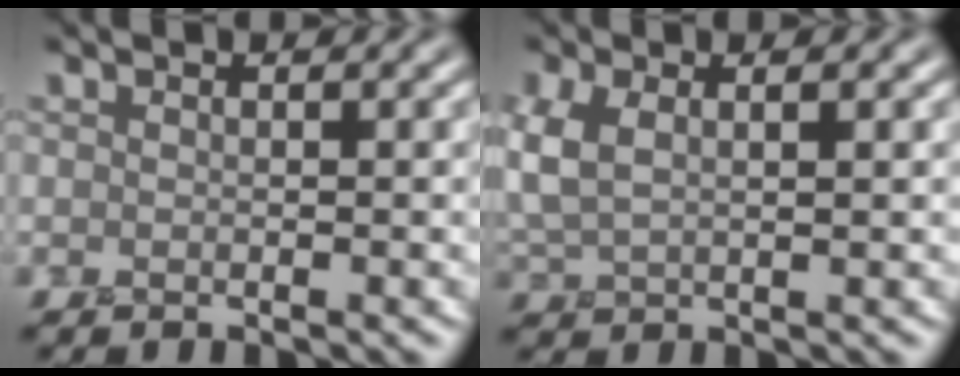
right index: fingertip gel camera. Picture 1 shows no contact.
{"total": 2.6, "force": [1.1, 1.2, 2.0], "torque": [-0.050, 0.011, 0.023]}